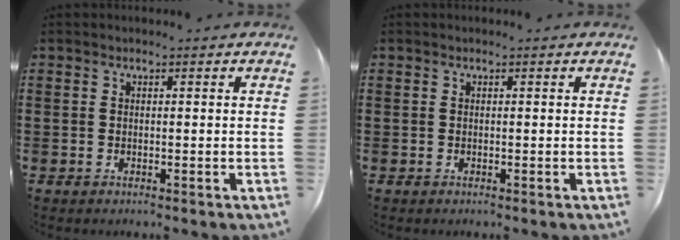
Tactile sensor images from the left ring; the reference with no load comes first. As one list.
[{"total": 0.0}]